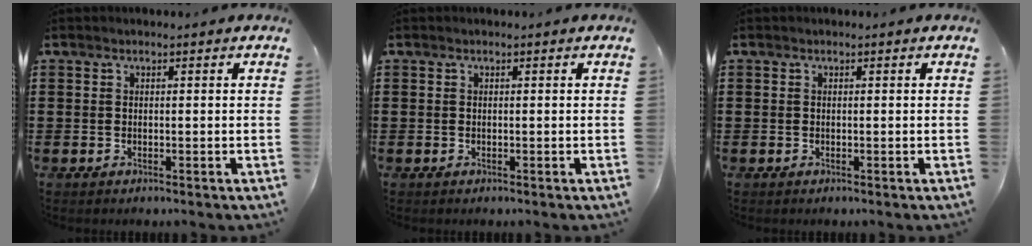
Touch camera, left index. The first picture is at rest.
{"total": 0.0}
{"total": 0.0}